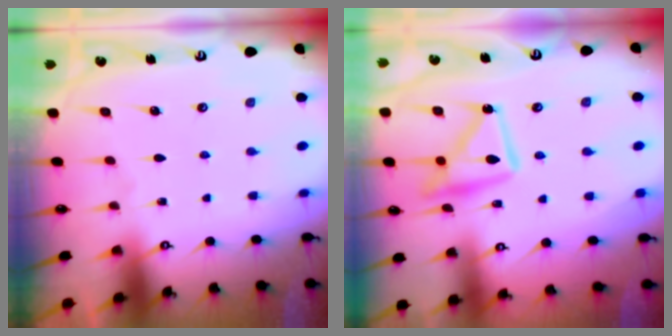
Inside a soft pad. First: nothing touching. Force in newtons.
{"total": 14.0, "press": 13.9, "slide": 1.2}